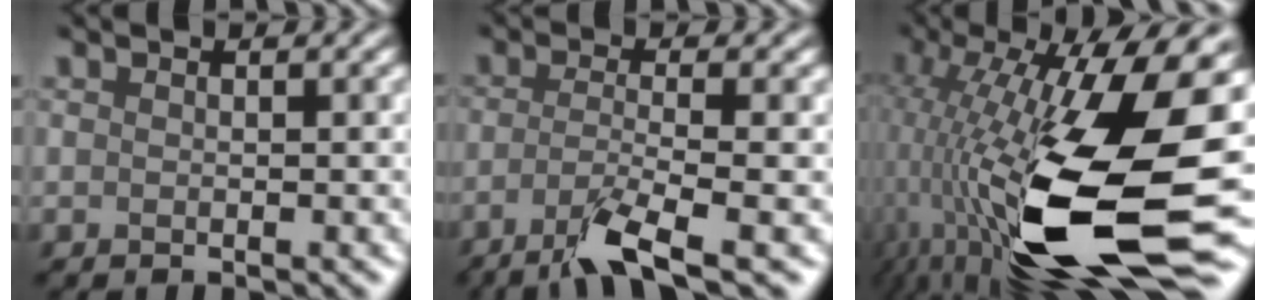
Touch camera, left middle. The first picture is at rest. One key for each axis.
{"total": 4.1, "fx": -3.4, "fy": -0.5, "fz": 2.3, "tx": -0.064, "ty": -0.007, "tz": -0.056}
{"total": 16.7, "fx": -3.4, "fy": 6.6, "fz": 15.0, "tx": -0.319, "ty": -0.021, "tz": -0.049}